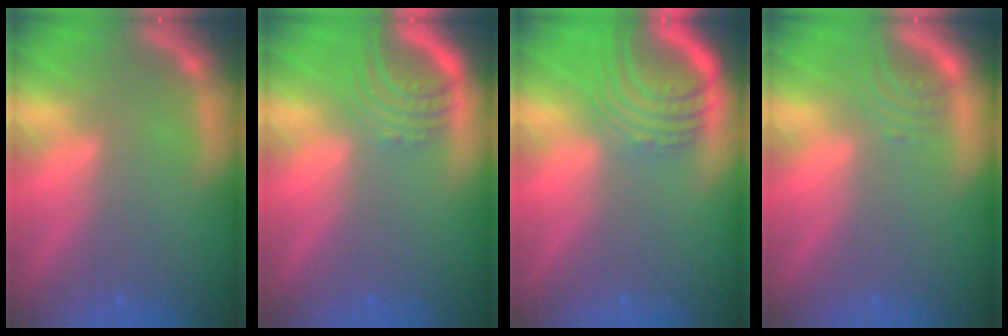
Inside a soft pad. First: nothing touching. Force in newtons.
{"total": 4.5}
{"total": 7.1}
{"total": 2.0}